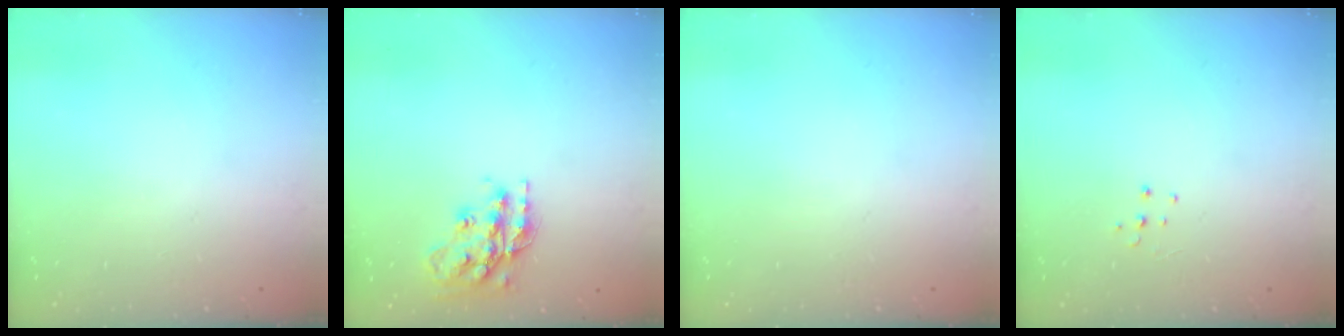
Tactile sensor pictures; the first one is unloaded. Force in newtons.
{"total": 17.1, "press": 17.1, "slide": 1.4}
{"total": 0.0}
{"total": 4.3, "press": 4.3, "slide": 0.3}